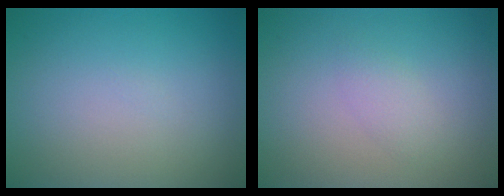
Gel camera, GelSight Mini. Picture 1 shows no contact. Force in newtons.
{"total": 1.3, "press": 1.3, "slide": 0.1}